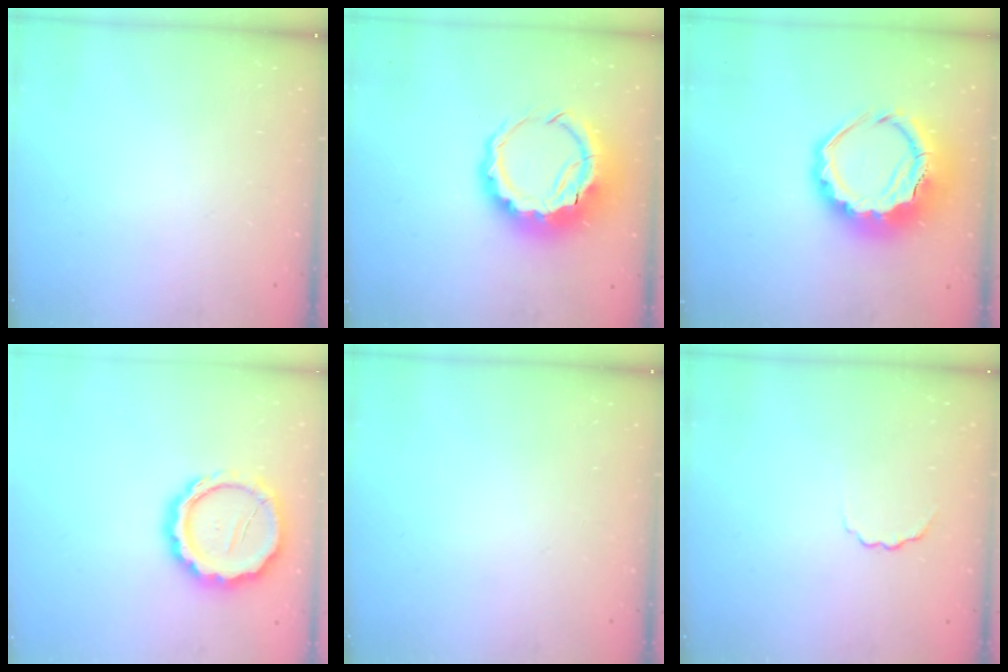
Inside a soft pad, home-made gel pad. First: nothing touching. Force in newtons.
{"total": 12.2, "press": 11.8, "slide": 2.8}
{"total": 13.7, "press": 13.4, "slide": 2.9}
{"total": 15.8, "press": 15.6, "slide": 2.7}
{"total": 0.0}
{"total": 2.5, "press": 2.4, "slide": 0.6}